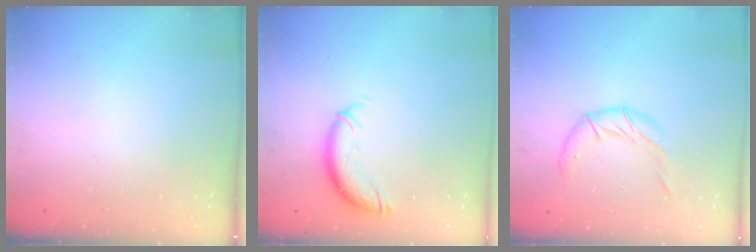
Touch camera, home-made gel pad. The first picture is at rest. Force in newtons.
{"total": 9.9, "press": 9.8, "slide": 1.4}
{"total": 9.5, "press": 9.4, "slide": 1.1}